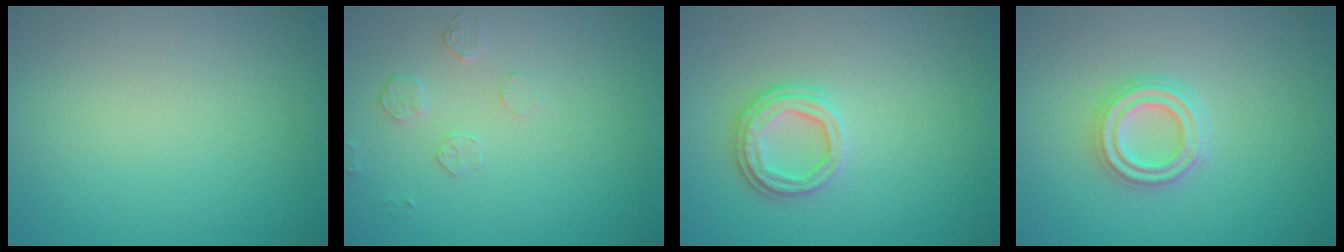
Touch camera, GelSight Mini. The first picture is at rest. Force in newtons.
{"total": 1.5, "press": 0.8, "slide": 1.3}
{"total": 3.1, "press": 2.5, "slide": 1.9}
{"total": 2.9, "press": 2.5, "slide": 1.4}